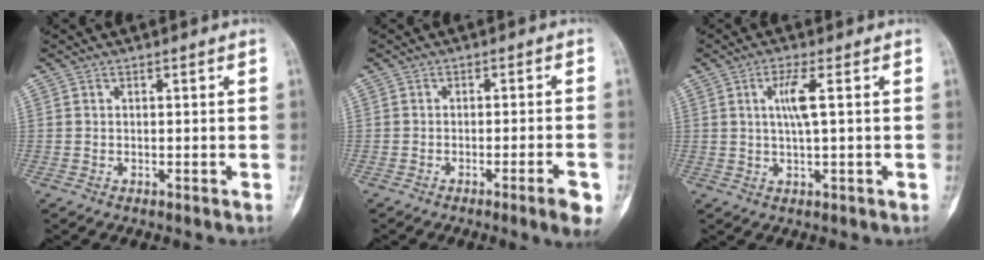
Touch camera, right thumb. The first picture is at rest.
{"total": 5.0, "force": [-2.6, 0.2, 4.3], "torque": [-0.058, 0.005, -0.036]}
{"total": 4.5, "force": [1.0, 0.4, 4.4], "torque": [-0.095, 0.000, 0.019]}